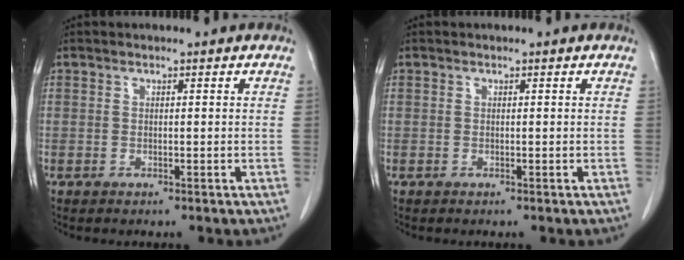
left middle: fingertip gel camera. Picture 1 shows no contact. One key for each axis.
{"total": 0.0}